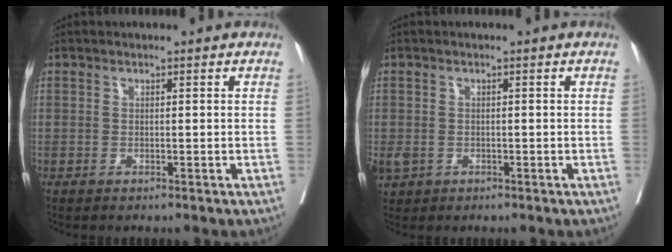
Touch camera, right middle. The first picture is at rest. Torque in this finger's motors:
{"motor_torque": [0.50, -0.43, 0.20, 0.03]}